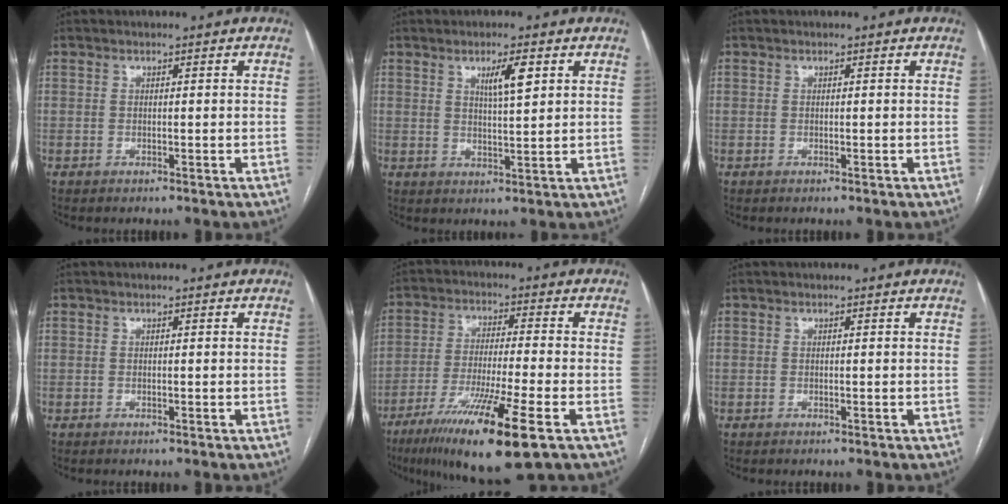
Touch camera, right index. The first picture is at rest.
{"total": 4.6, "force": [2.1, 0.5, 4.0], "torque": [-0.068, -0.001, 0.036]}
{"total": 0.0}
{"total": 0.0}
{"total": 15.8, "force": [-8.6, 0.4, 13.3], "torque": [-0.237, -0.042, -0.148]}
{"total": 0.0}